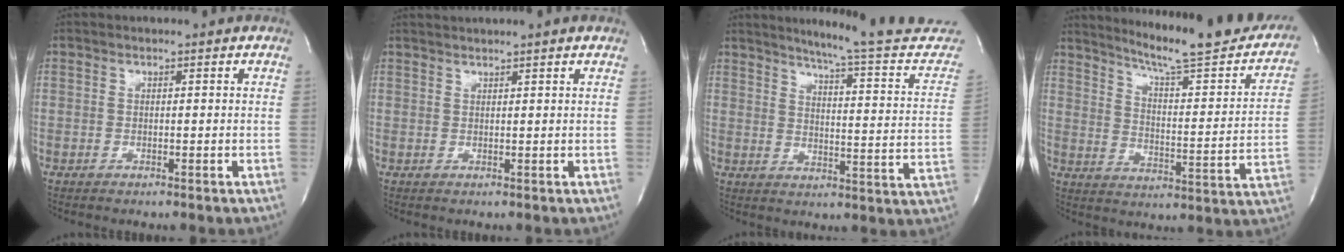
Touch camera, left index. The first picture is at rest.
{"total": 3.3, "force": [2.7, -0.9, 1.6], "torque": [-0.022, 0.021, 0.042]}
{"total": 19.2, "force": [17.8, 0.1, 7.2], "torque": [-0.095, -0.091, 0.209]}
{"total": 22.8, "force": [19.9, 1.8, 10.9], "torque": [-0.159, -0.063, 0.257]}